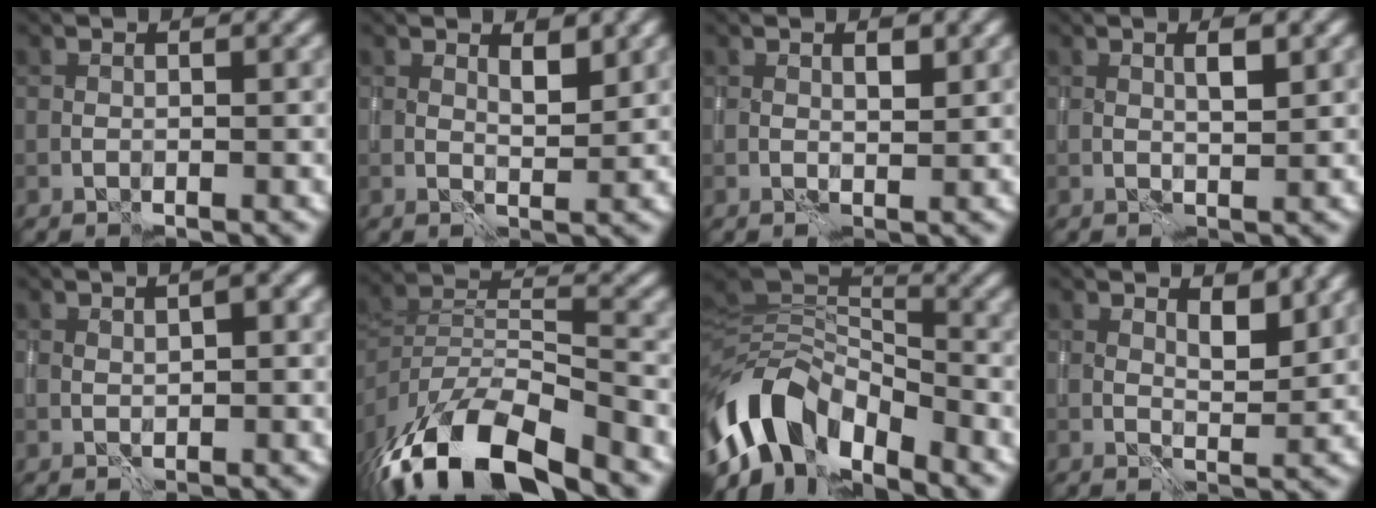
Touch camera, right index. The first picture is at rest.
{"total": 1.8, "force": [1.3, 0.7, 1.1], "torque": [-0.015, -0.007, 0.024]}
{"total": 1.2, "force": [0.7, 0.5, 0.9], "torque": [-0.011, -0.002, 0.011]}
{"total": 1.7, "force": [0.8, 0.2, 1.5], "torque": [-0.021, 0.001, 0.014]}
{"total": 1.5, "force": [0.5, 0.7, 1.3], "torque": [-0.017, 0.000, 0.011]}
{"total": 12.1, "force": [-7.6, 5.0, 8.0], "torque": [-0.154, -0.008, -0.137]}
{"total": 8.8, "force": [-5.1, 5.0, 5.3], "torque": [-0.086, -0.003, -0.098]}
{"total": 2.2, "force": [1.5, 0.9, 1.4], "torque": [-0.018, -0.007, 0.027]}